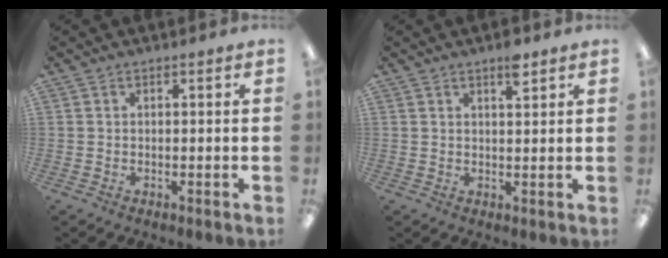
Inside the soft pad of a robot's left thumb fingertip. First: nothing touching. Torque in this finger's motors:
{"motor_torque": [0.21, -0.04, 0.25, -0.23, 0.02]}